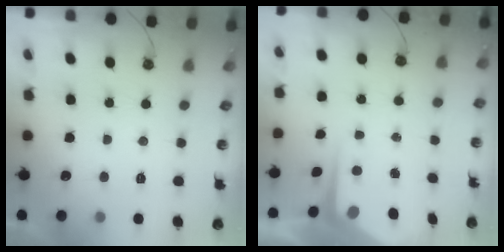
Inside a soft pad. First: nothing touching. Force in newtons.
{"total": 6.6, "press": 6.6, "slide": 0.5}